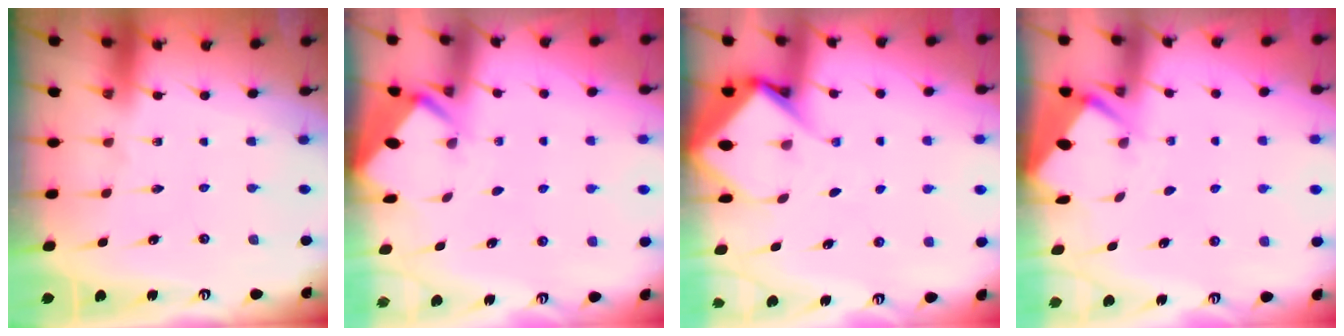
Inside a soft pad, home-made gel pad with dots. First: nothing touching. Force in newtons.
{"total": 2.7, "press": 2.7, "slide": 0.1}
{"total": 7.4, "press": 7.3, "slide": 0.8}
{"total": 2.9, "press": 2.8, "slide": 0.4}